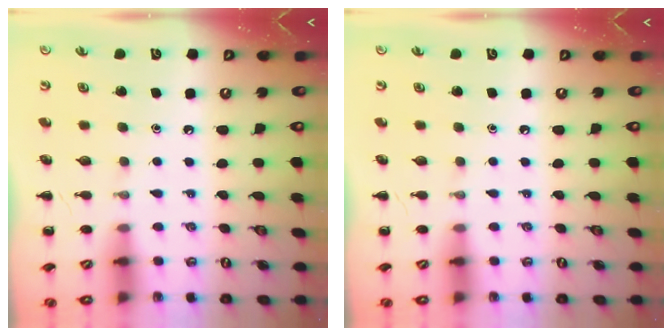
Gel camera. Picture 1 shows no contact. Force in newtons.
{"total": 0.0}